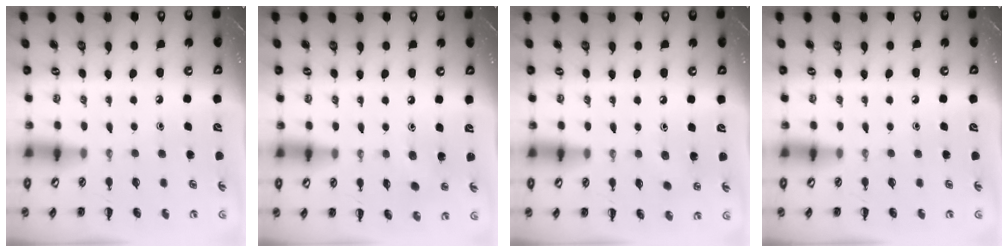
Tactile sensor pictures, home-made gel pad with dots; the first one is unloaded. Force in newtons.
{"total": 4.6, "press": 4.5, "slide": 0.9}
{"total": 5.8, "press": 5.6, "slide": 1.5}
{"total": 0.0}